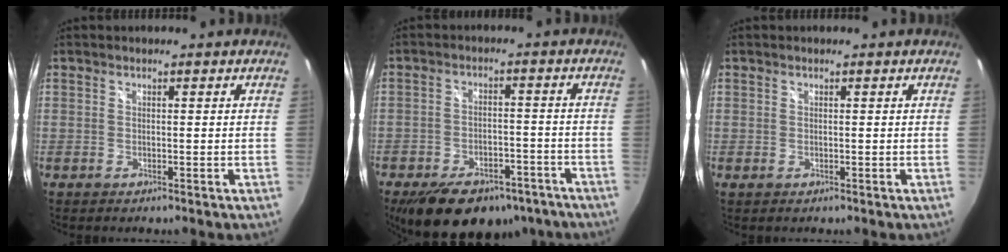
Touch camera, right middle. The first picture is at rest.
{"total": 18.1, "force": [-12.8, 9.1, 9.0], "torque": [-0.183, -0.009, -0.167]}
{"total": 0.0}